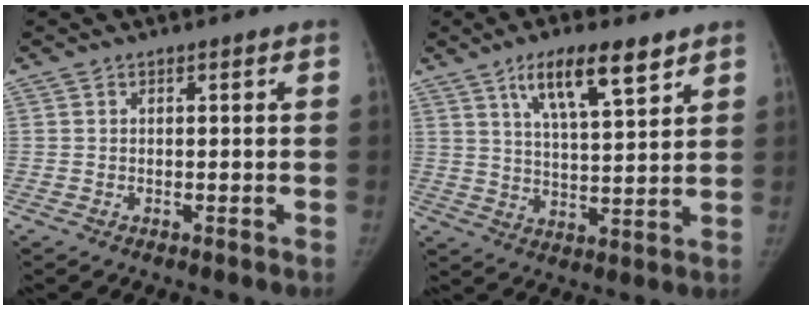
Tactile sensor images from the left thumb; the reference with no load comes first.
{"total": 11.5, "force": [7.0, 3.2, 8.5], "torque": [-0.131, -0.033, 0.123]}